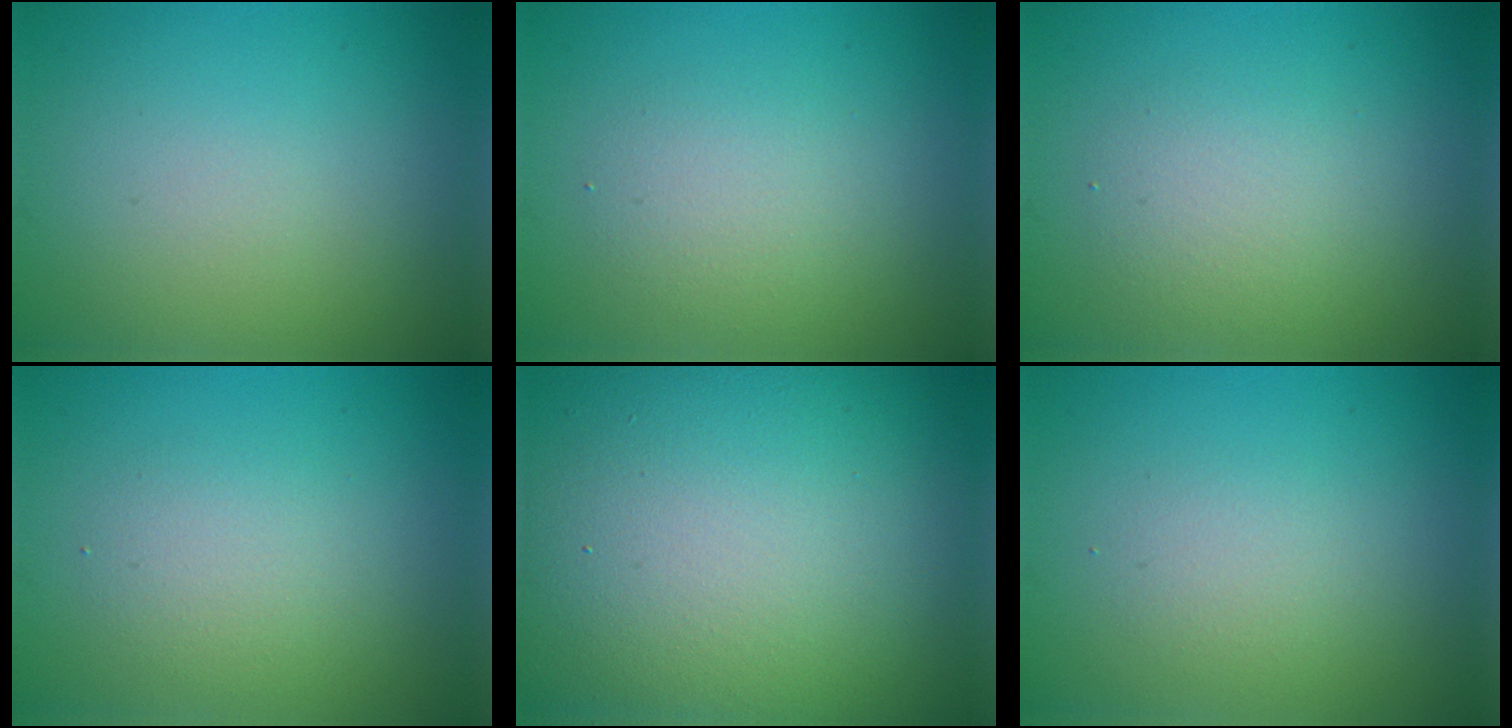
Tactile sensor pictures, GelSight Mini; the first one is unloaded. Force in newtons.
{"total": 2.5, "press": 2.5, "slide": 0.1}
{"total": 2.7, "press": 2.6, "slide": 0.3}
{"total": 2.5, "press": 2.5, "slide": 0.1}
{"total": 23.2, "press": 23.2, "slide": 1.1}
{"total": 1.6, "press": 1.6, "slide": 0.0}